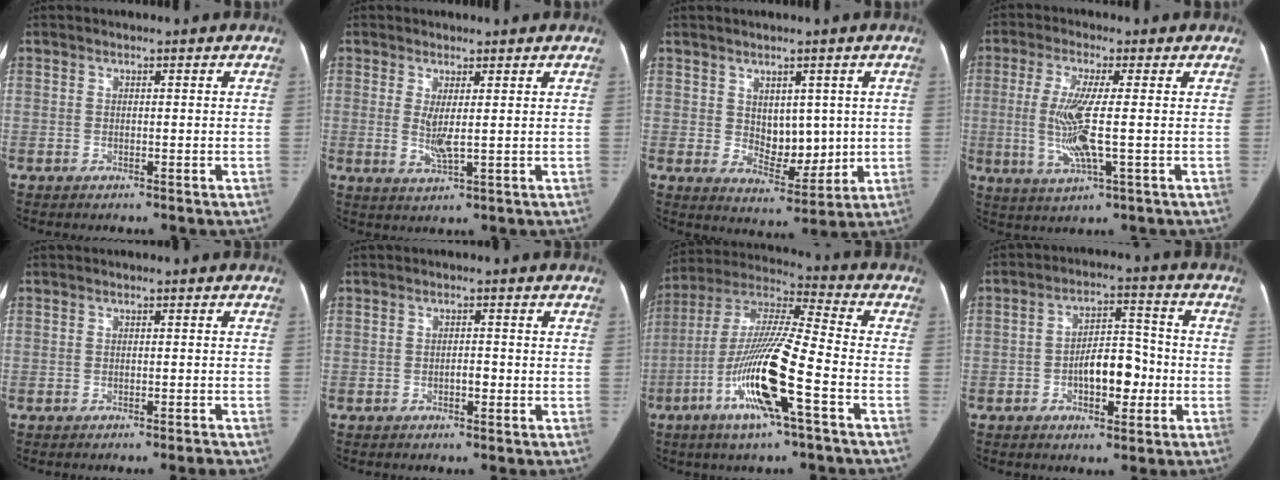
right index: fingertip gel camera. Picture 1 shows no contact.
{"total": 3.4, "force": [0.3, 0.6, 3.4], "torque": [-0.069, -0.009, 0.011]}
{"total": 7.0, "force": [1.0, 4.3, 5.4], "torque": [-0.074, -0.002, 0.033]}
{"total": 8.4, "force": [-0.8, 0.8, 8.3], "torque": [-0.178, -0.008, -0.017]}
{"total": 2.1, "force": [-1.6, 0.5, 1.2], "torque": [-0.017, 0.002, -0.019]}
{"total": 1.6, "force": [-0.7, 0.8, 1.2], "torque": [-0.019, 0.004, -0.012]}
{"total": 17.2, "force": [-6.4, 0.8, 15.9], "torque": [-0.322, -0.005, -0.122]}
{"total": 8.4, "force": [-2.3, 4.0, 7.0], "torque": [-0.114, 0.029, -0.034]}